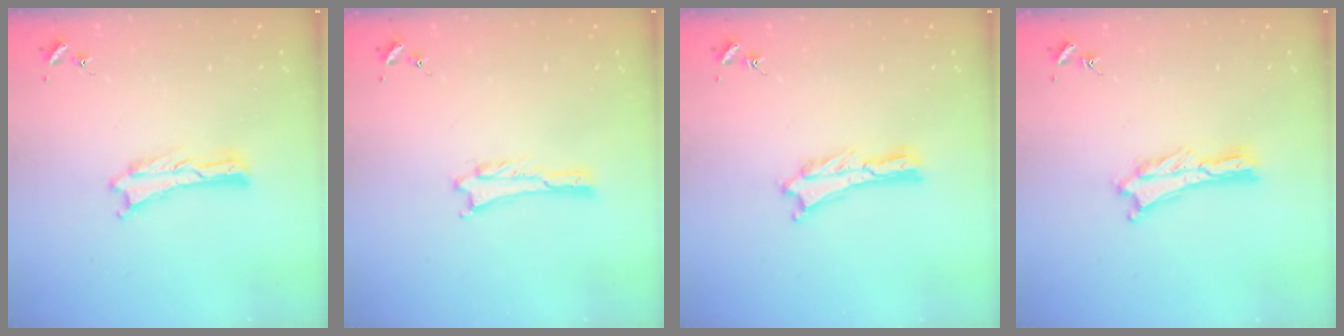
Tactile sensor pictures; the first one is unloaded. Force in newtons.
{"total": 1.0, "press": 1.0, "slide": 0.1}
{"total": 0.6, "press": 0.6, "slide": 0.2}
{"total": 0.9, "press": 0.9, "slide": 0.2}